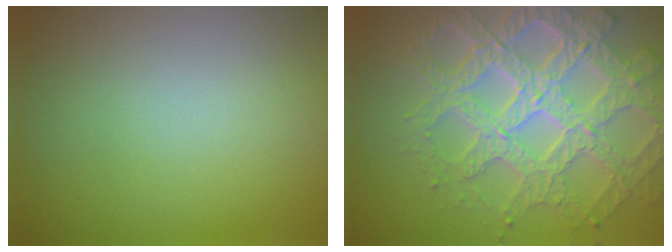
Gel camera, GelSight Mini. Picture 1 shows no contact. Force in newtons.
{"total": 7.2, "press": 6.1, "slide": 3.8}